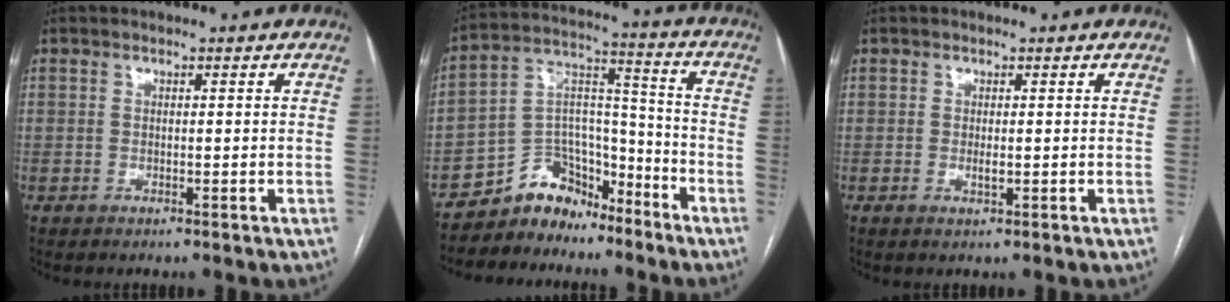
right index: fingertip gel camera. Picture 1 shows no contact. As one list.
[{"total": 9.4, "force": [-8.0, 4.9, 1.1], "torque": [-0.014, 0.066, -0.139]}, {"total": 0.8, "force": [0.0, 0.4, 0.7], "torque": [-0.013, -0.001, 0.001]}]